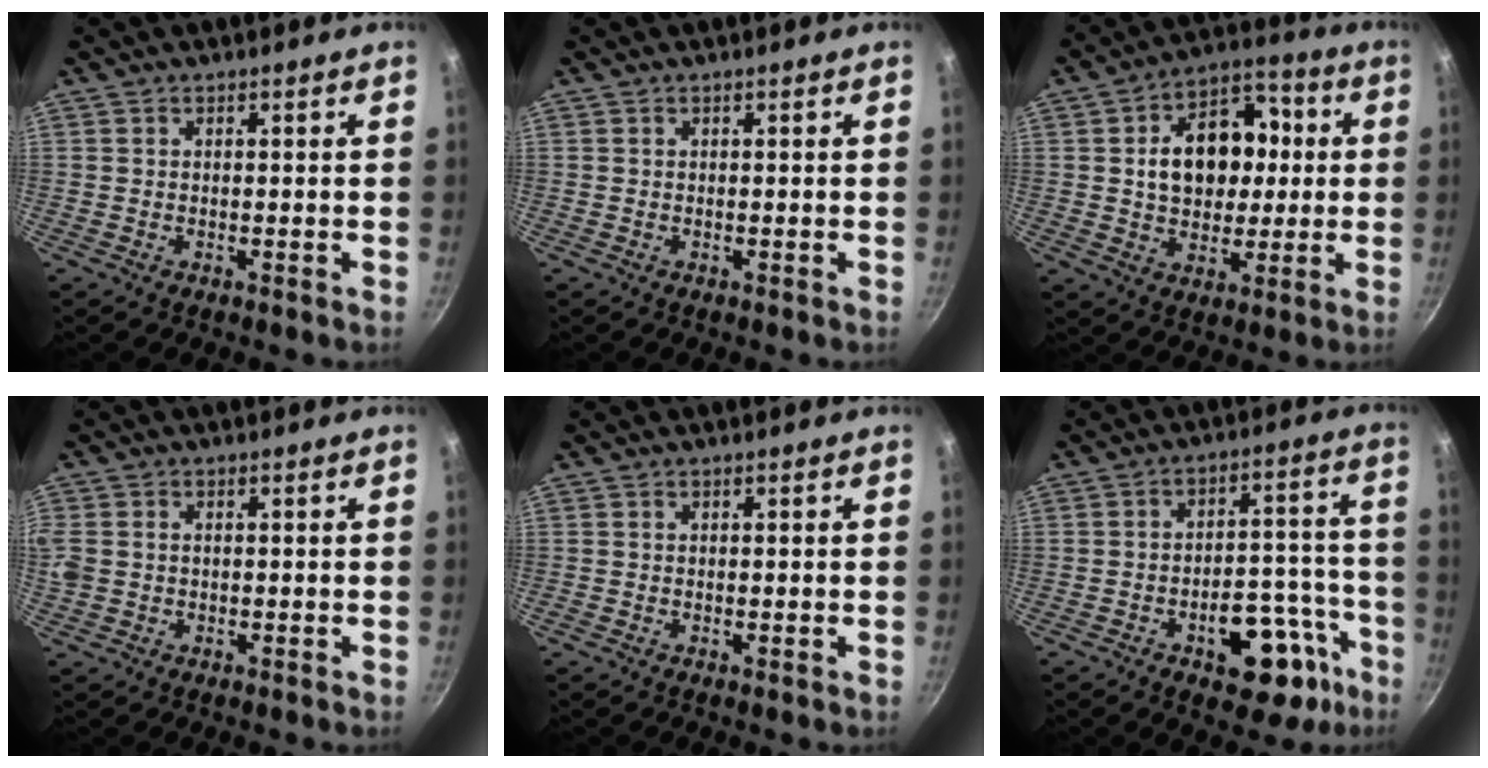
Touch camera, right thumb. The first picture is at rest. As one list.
[{"total": 0.0}, {"total": 15.6, "force": [1.9, 11.0, 10.9], "torque": [-0.125, 0.023, 0.027]}, {"total": 4.6, "force": [0.0, 3.7, 2.7], "torque": [-0.080, 0.007, 0.004]}, {"total": 0.0}, {"total": 15.1, "force": [-7.6, 7.4, 10.8], "torque": [-0.107, 0.064, -0.095]}]